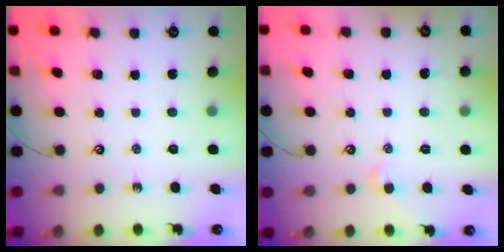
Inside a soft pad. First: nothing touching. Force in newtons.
{"total": 0.8, "press": 0.6, "slide": 0.6}